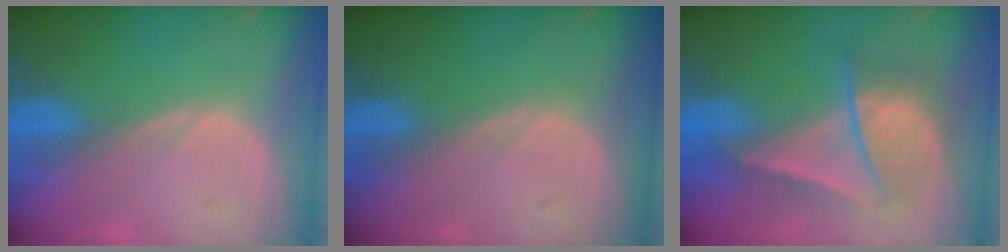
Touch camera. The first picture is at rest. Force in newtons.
{"total": 0.0}
{"total": 6.8, "press": 6.8, "slide": 0.4}